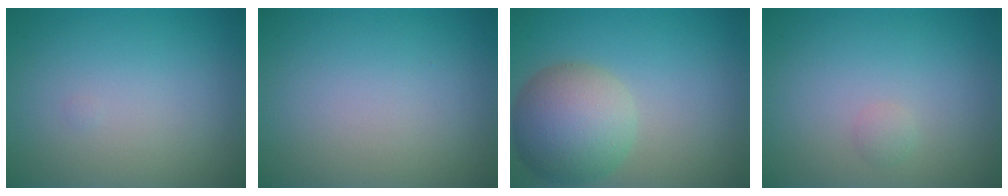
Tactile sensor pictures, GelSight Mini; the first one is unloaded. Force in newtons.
{"total": 0.0}
{"total": 6.9, "press": 6.9, "slide": 0.2}
{"total": 0.7, "press": 0.7, "slide": 0.0}